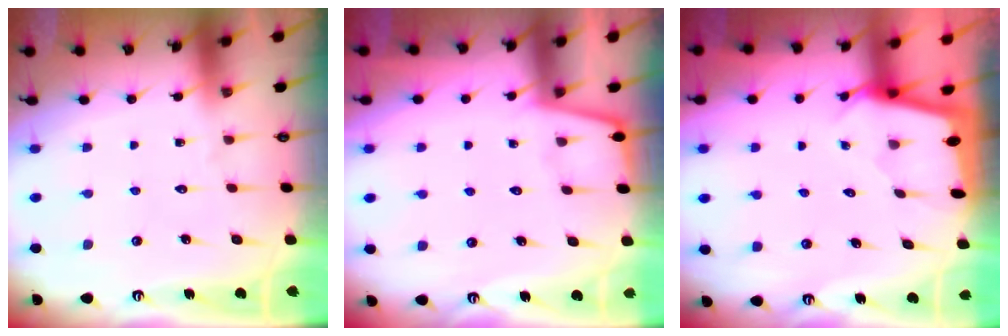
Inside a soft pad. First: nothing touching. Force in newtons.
{"total": 2.3, "press": 2.3, "slide": 0.3}
{"total": 1.7, "press": 1.6, "slide": 0.2}